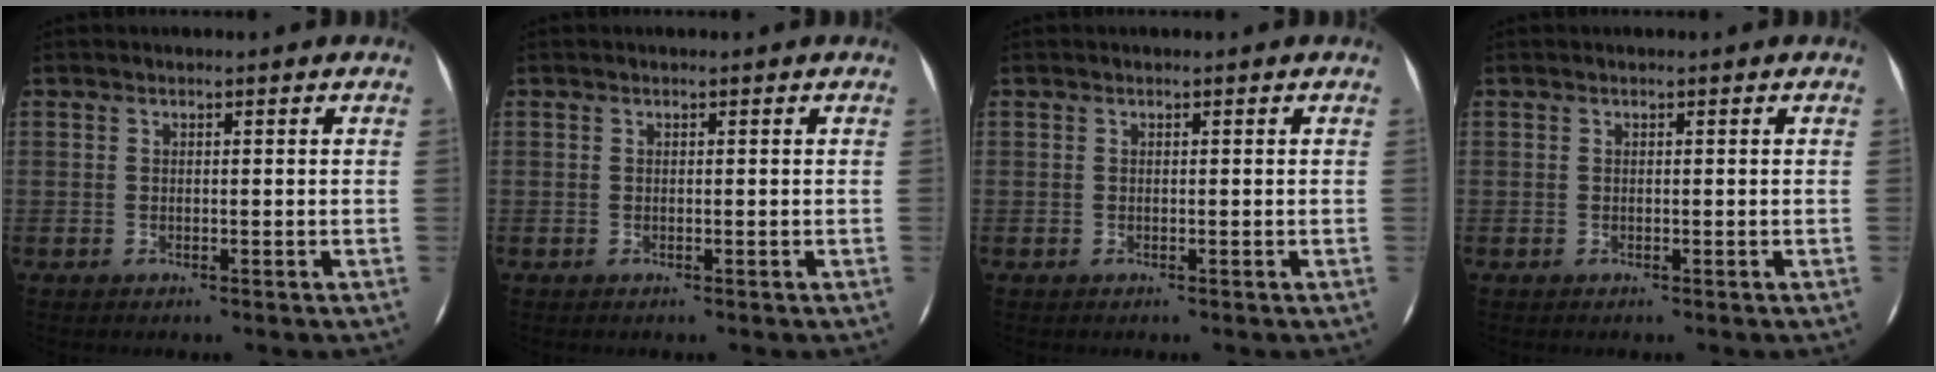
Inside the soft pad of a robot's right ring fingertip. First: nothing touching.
{"total": 0.0}
{"total": 0.0}
{"total": 0.0}